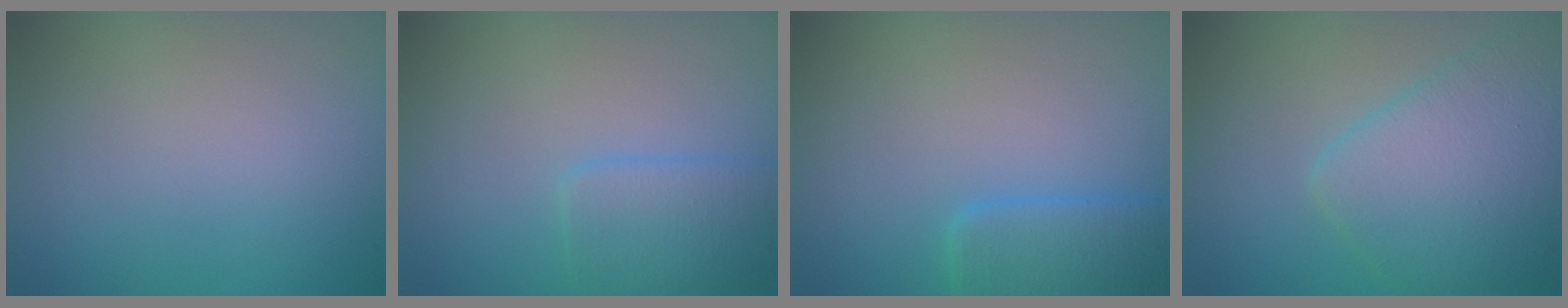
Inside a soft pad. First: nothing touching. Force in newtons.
{"total": 2.8, "press": 2.8, "slide": 0.1}
{"total": 4.0, "press": 4.0, "slide": 0.1}
{"total": 6.3, "press": 6.3, "slide": 0.1}